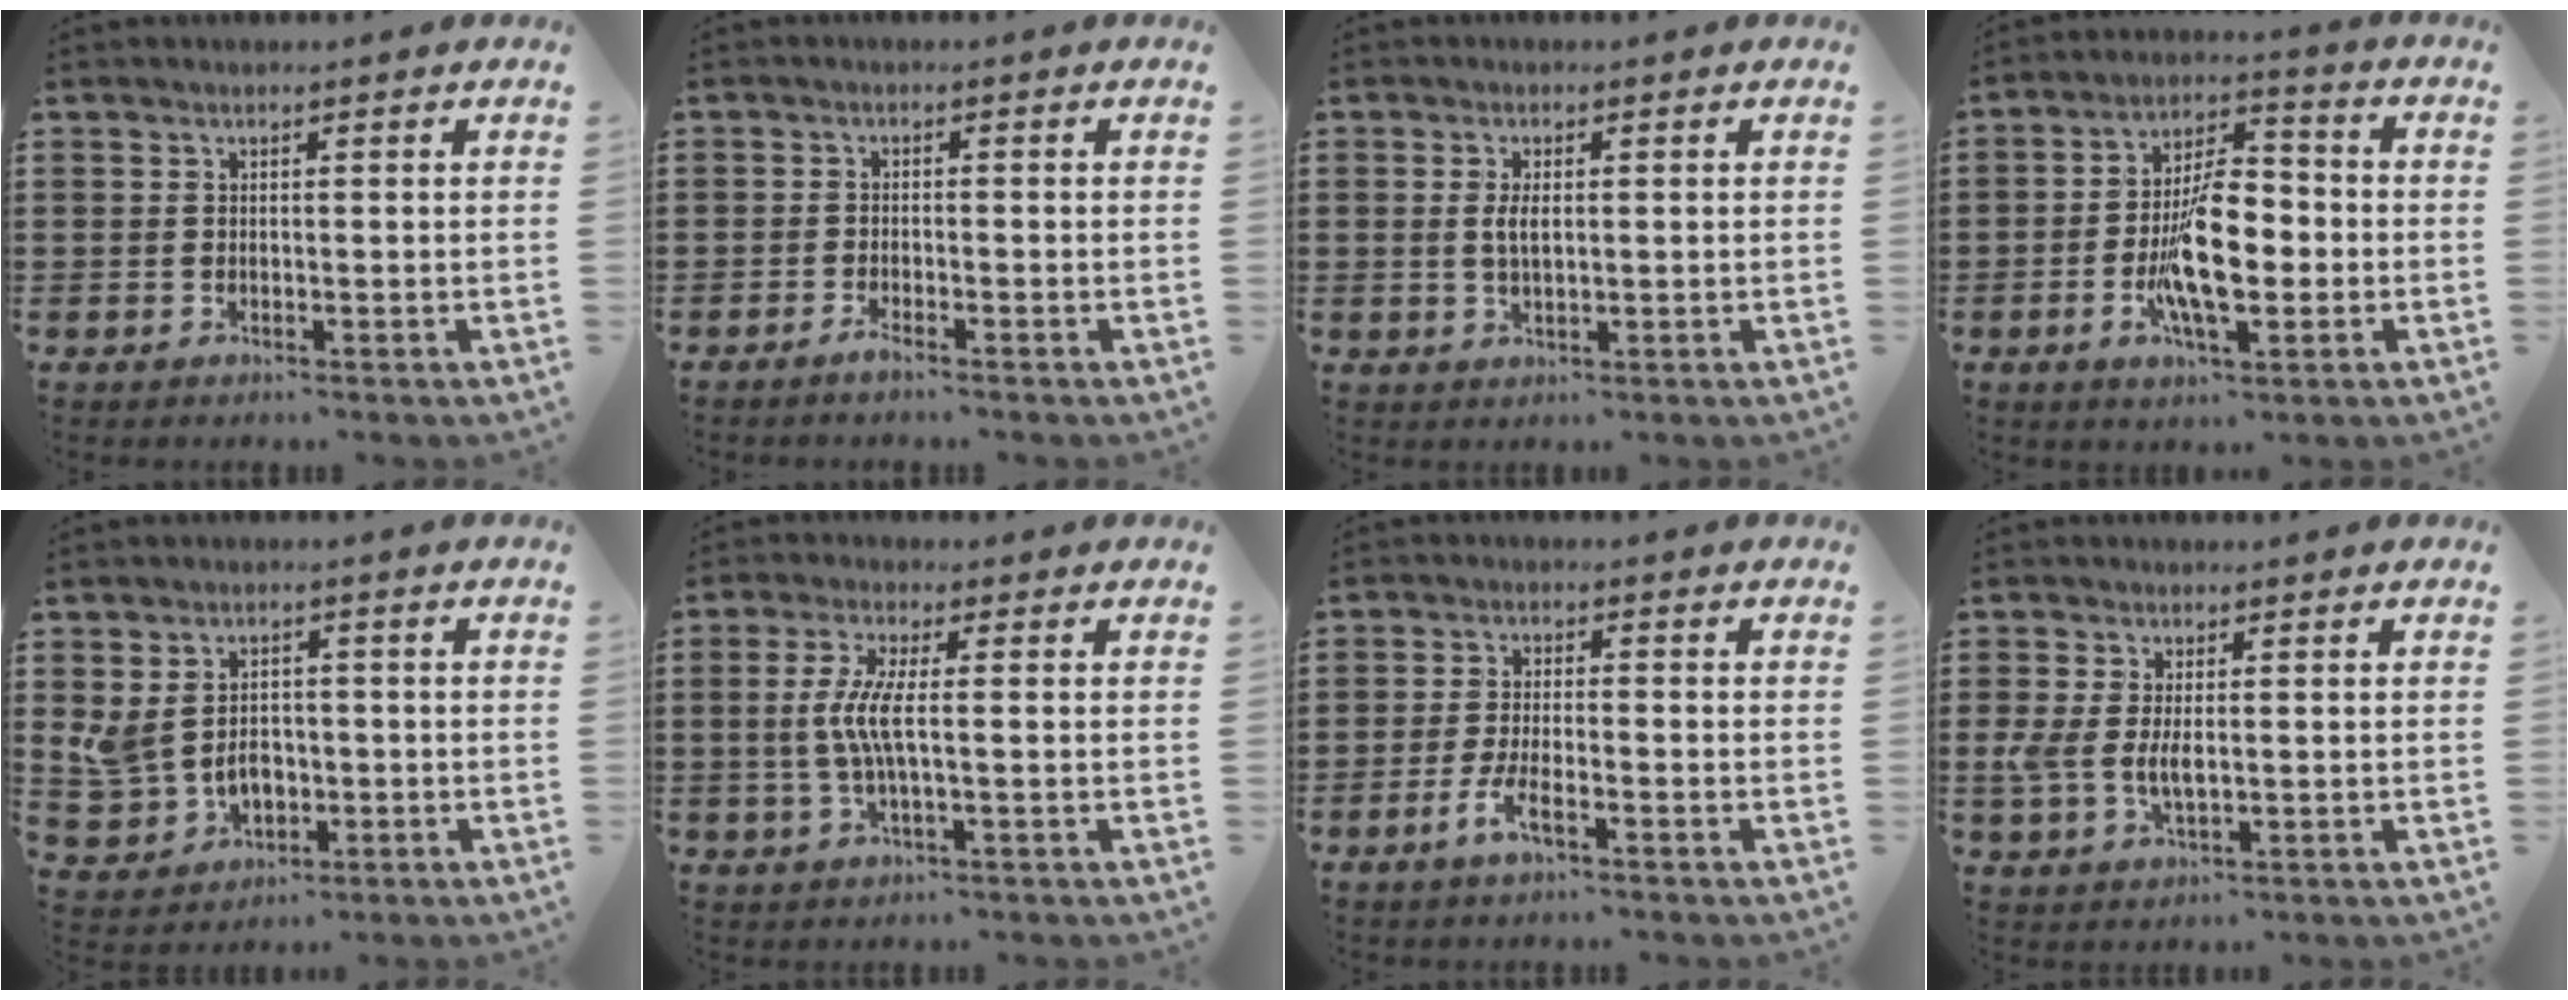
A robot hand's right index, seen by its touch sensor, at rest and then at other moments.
{"total": 1.4, "force": [-1.2, 0.0, 0.5], "torque": [-0.010, -0.002, -0.023]}
{"total": 3.0, "force": [0.2, 1.2, 2.7], "torque": [-0.055, 0.005, 0.002]}
{"total": 11.3, "force": [-2.4, 4.8, 9.9], "torque": [-0.204, -0.001, -0.044]}
{"total": 5.7, "force": [-0.3, 4.8, 3.1], "torque": [-0.076, 0.007, -0.008]}
{"total": 5.6, "force": [-0.4, 0.8, 5.5], "torque": [-0.130, -0.012, -0.019]}
{"total": 4.0, "force": [-2.3, 0.7, 3.1], "torque": [-0.073, -0.006, -0.048]}
{"total": 4.4, "force": [-0.2, 2.4, 3.7], "torque": [-0.093, -0.001, -0.010]}